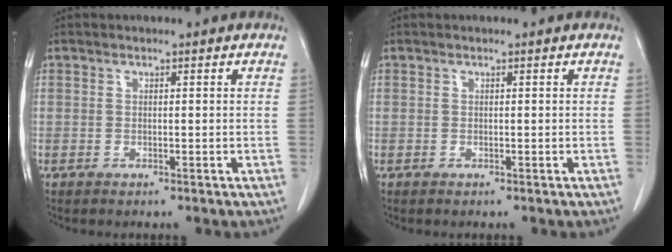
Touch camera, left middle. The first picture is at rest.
{"total": 0.0}